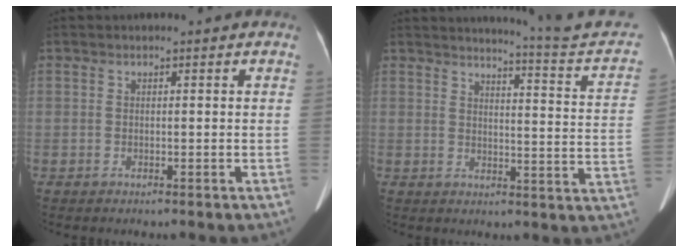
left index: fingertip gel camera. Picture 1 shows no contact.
{"total": 14.0, "force": [13.5, -1.2, 3.6], "torque": [-0.045, -0.081, 0.144]}